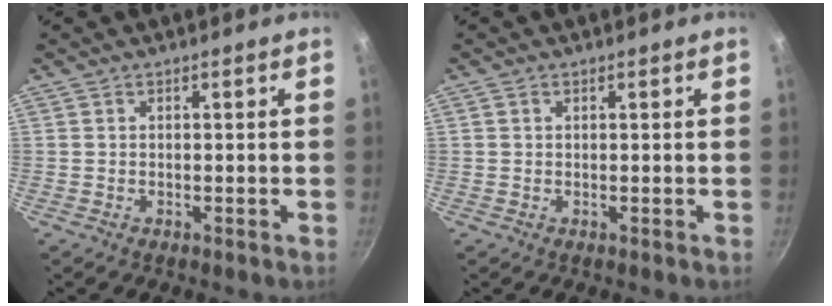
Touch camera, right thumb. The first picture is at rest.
{"total": 0.6, "force": [0.3, 0.4, 0.3], "torque": [-0.005, 0.002, 0.005]}